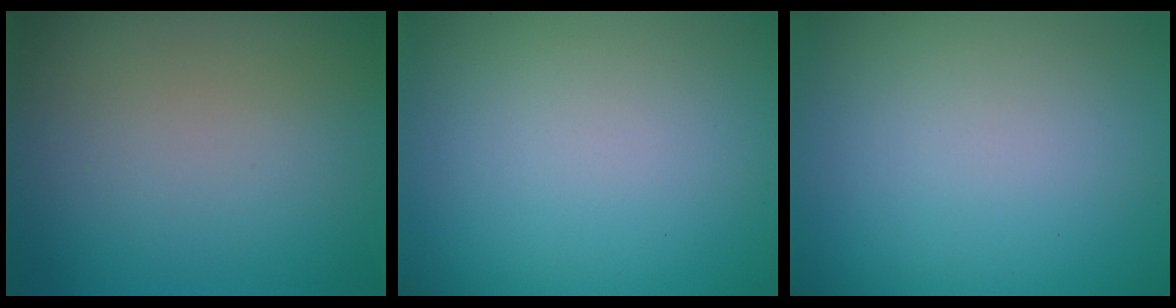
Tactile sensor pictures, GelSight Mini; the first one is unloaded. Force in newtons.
{"total": 0.0}
{"total": 0.0}